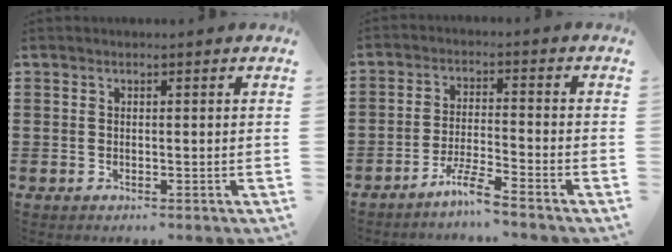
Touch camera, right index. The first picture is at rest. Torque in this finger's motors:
{"motor_torque": [1.35, 0.78, 0.06, 0.02]}